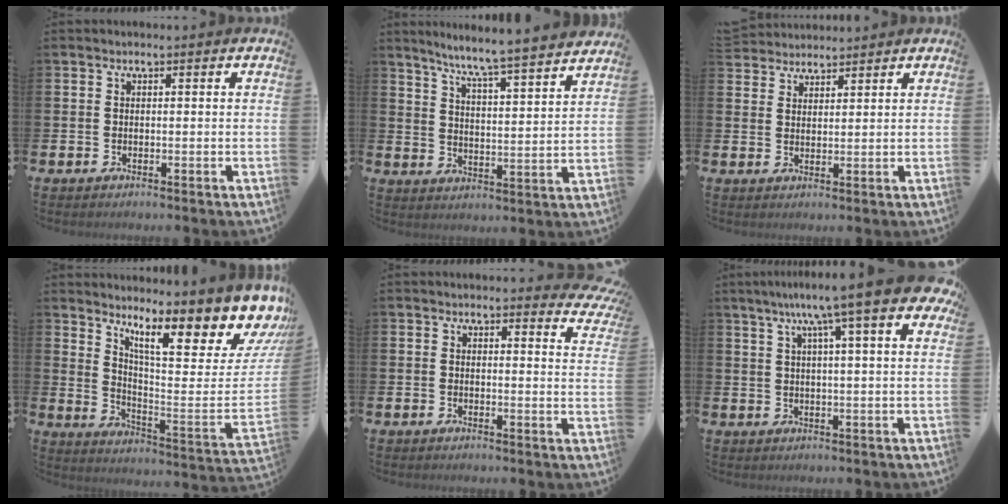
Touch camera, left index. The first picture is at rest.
{"total": 7.1, "force": [6.7, -0.6, 2.2], "torque": [-0.062, -0.057, 0.111]}
{"total": 3.1, "force": [3.0, 0.6, -0.3], "torque": [-0.002, -0.011, 0.057]}
{"total": 11.5, "force": [8.7, 3.0, 6.8], "torque": [-0.109, -0.090, 0.135]}
{"total": 2.5, "force": [2.4, 0.6, 0.4], "torque": [0.006, -0.015, 0.037]}
{"total": 9.4, "force": [6.3, 1.0, 6.8], "torque": [-0.122, -0.022, 0.101]}